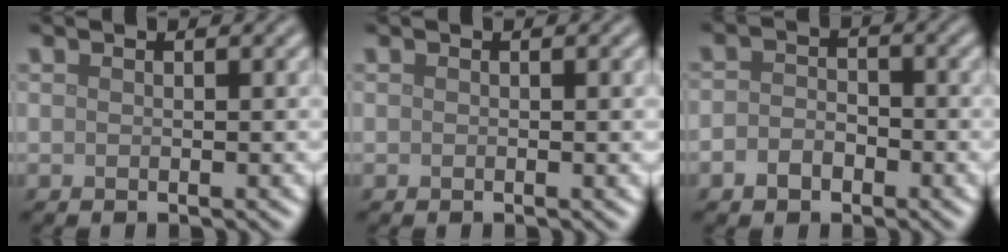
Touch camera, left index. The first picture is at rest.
{"total": 0.7, "force": [0.0, 0.1, 0.7], "torque": [-0.009, 0.000, 0.000]}
{"total": 2.4, "force": [-1.2, 1.7, 1.2], "torque": [-0.023, 0.001, -0.026]}